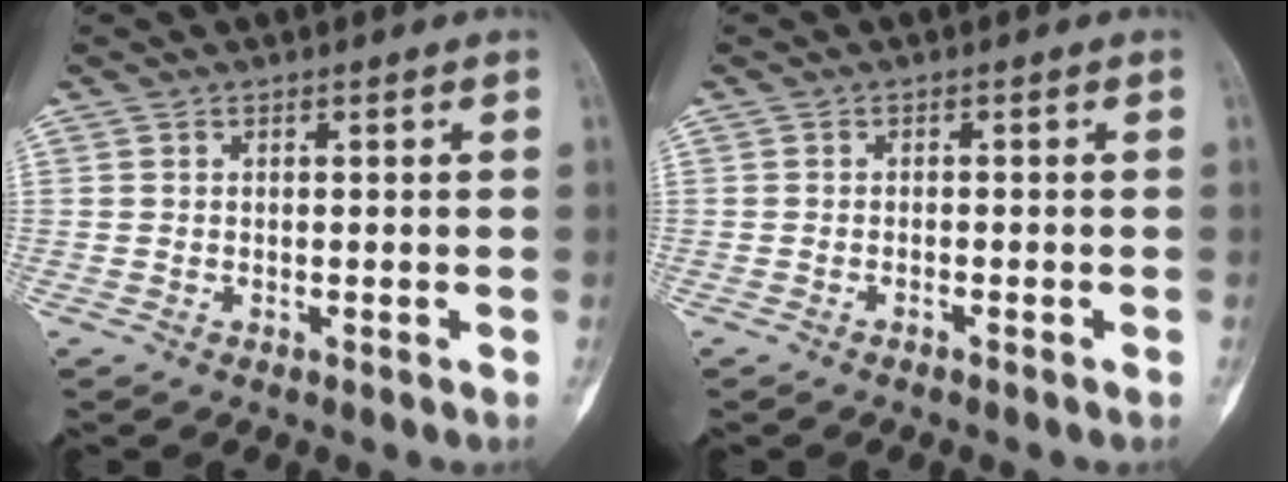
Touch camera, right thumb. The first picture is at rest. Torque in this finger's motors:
{"motor_torque": [-0.43, -0.10, -0.24, 0.02, -0.02]}